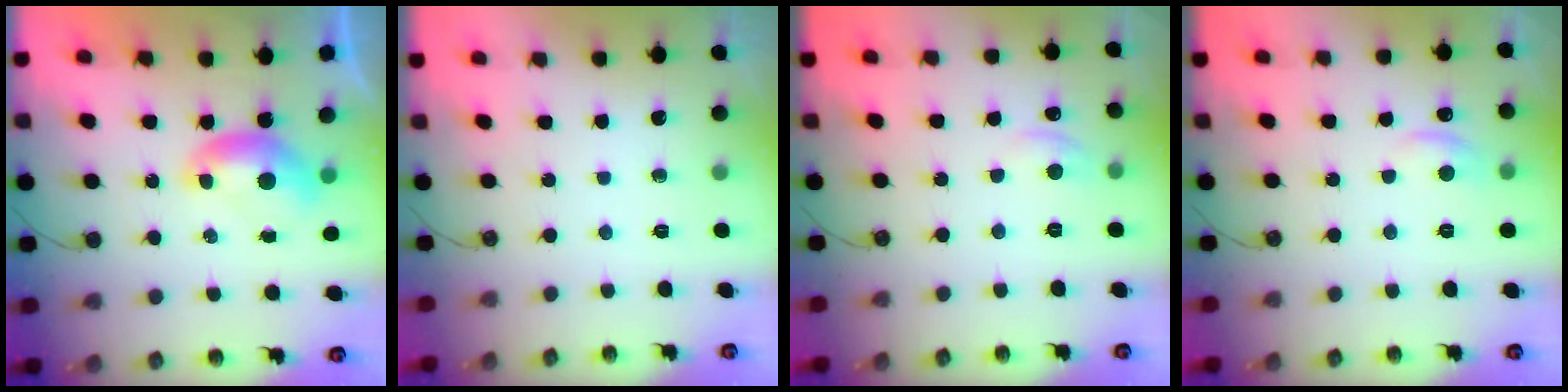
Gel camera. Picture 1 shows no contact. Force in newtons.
{"total": 0.0}
{"total": 0.7, "press": 0.5, "slide": 0.6}
{"total": 1.6, "press": 1.3, "slide": 0.8}